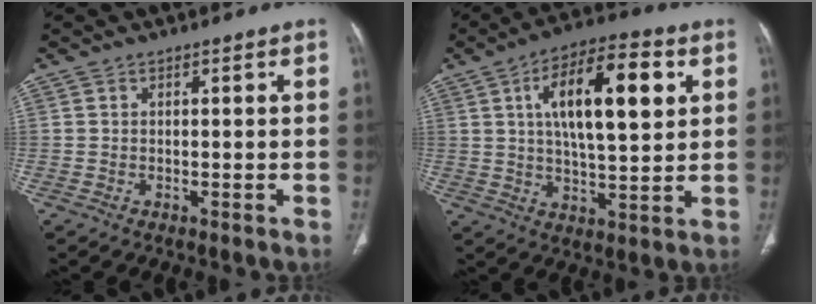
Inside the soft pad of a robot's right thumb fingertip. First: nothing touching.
{"total": 16.7, "force": [4.8, 6.3, 14.7], "torque": [-0.221, -0.001, 0.075]}